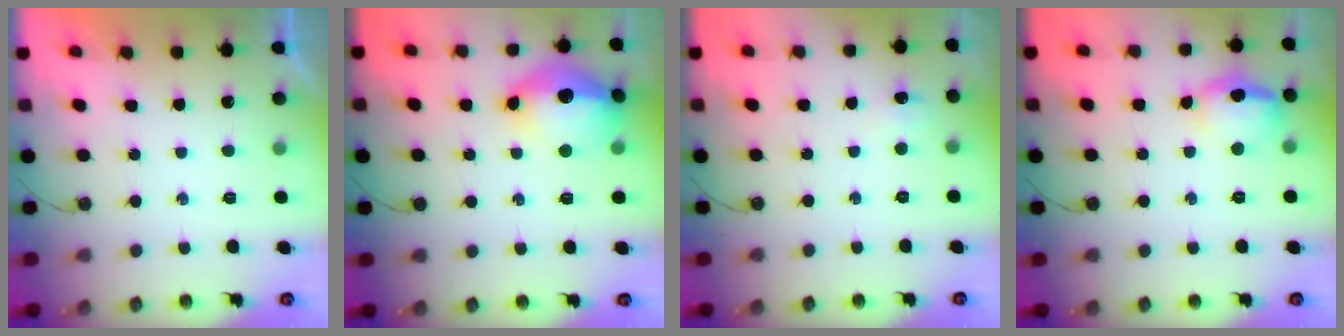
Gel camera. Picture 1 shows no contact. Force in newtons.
{"total": 16.0, "press": 15.9, "slide": 1.9}
{"total": 13.0, "press": 3.5, "slide": 12.6}
{"total": 13.3, "press": 13.2, "slide": 1.8}